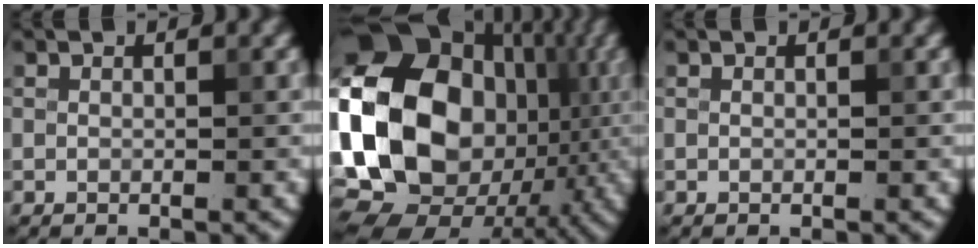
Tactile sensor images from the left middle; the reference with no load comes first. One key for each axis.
{"total": 21.0, "fx": -0.5, "fy": 16.5, "fz": 13.0, "tx": -0.260, "ty": 0.005, "tz": 0.003}
{"total": 0.0}